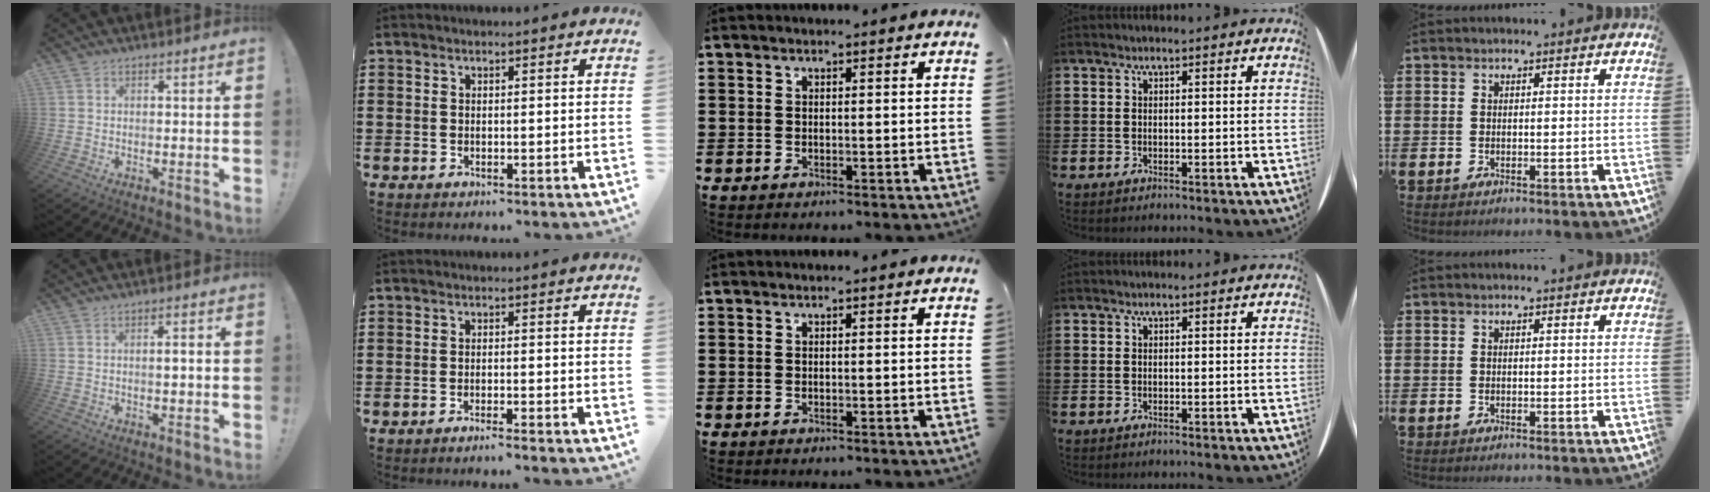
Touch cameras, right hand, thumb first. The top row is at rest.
{"thumb": {"total": 2.1, "force": [-0.2, 0.2, 2.0], "torque": [-0.030, 0.000, -0.008]}, "index": {"total": 1.5, "force": [-1.4, -0.2, 0.5], "torque": [-0.009, 0.000, -0.026]}}